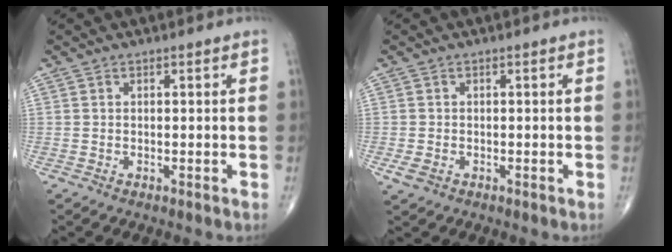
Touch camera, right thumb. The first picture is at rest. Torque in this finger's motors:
{"motor_torque": [0.52, 0.26, 0.07, -0.27, 0.02]}